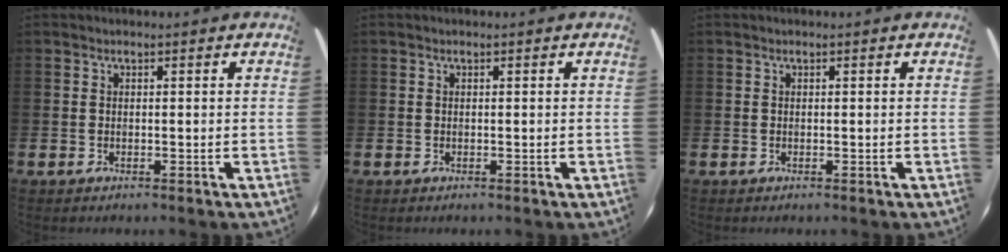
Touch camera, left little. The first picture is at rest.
{"total": 0.0}
{"total": 0.0}